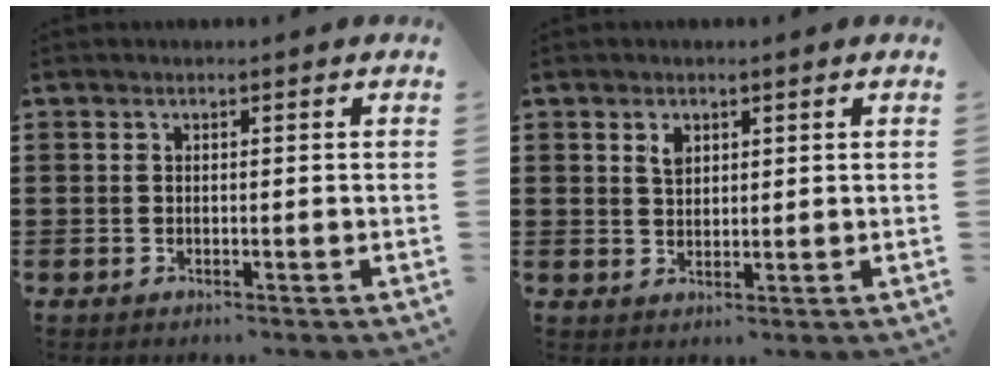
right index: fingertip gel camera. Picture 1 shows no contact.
{"total": 2.2, "force": [1.2, 1.4, 1.3], "torque": [-0.030, 0.003, 0.022]}